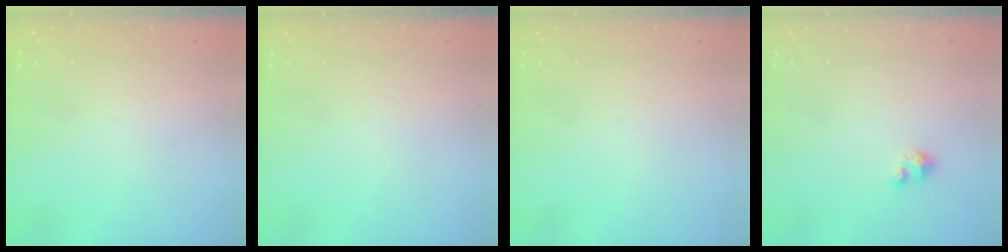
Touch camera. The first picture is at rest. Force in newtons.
{"total": 0.0}
{"total": 0.0}
{"total": 1.7, "press": 1.7, "slide": 0.1}